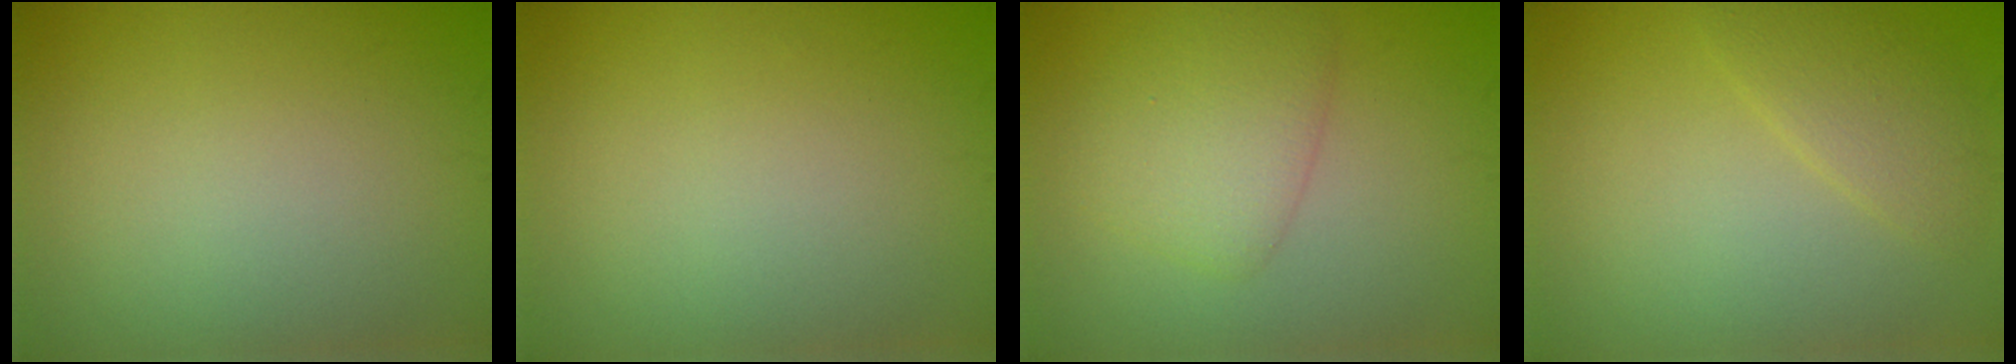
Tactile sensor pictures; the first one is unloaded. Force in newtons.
{"total": 0.0}
{"total": 3.5, "press": 3.5, "slide": 0.3}
{"total": 2.3, "press": 2.3, "slide": 0.3}